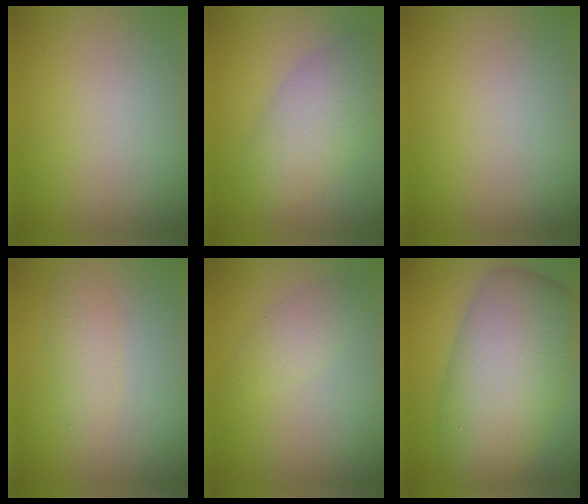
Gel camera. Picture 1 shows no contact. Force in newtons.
{"total": 5.5, "press": 5.5, "slide": 0.3}
{"total": 0.0}
{"total": 2.0, "press": 2.0, "slide": 0.0}
{"total": 1.8, "press": 1.8, "slide": 0.1}
{"total": 11.2, "press": 11.2, "slide": 0.6}